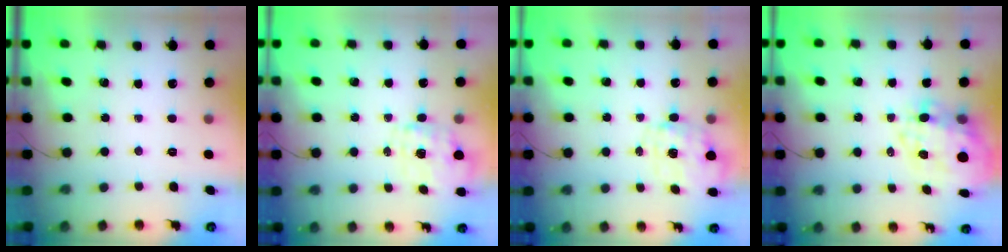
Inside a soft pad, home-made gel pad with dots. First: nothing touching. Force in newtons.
{"total": 1.5, "press": 1.4, "slide": 0.5}
{"total": 2.8, "press": 2.6, "slide": 0.9}
{"total": 11.5, "press": 11.0, "slide": 3.2}